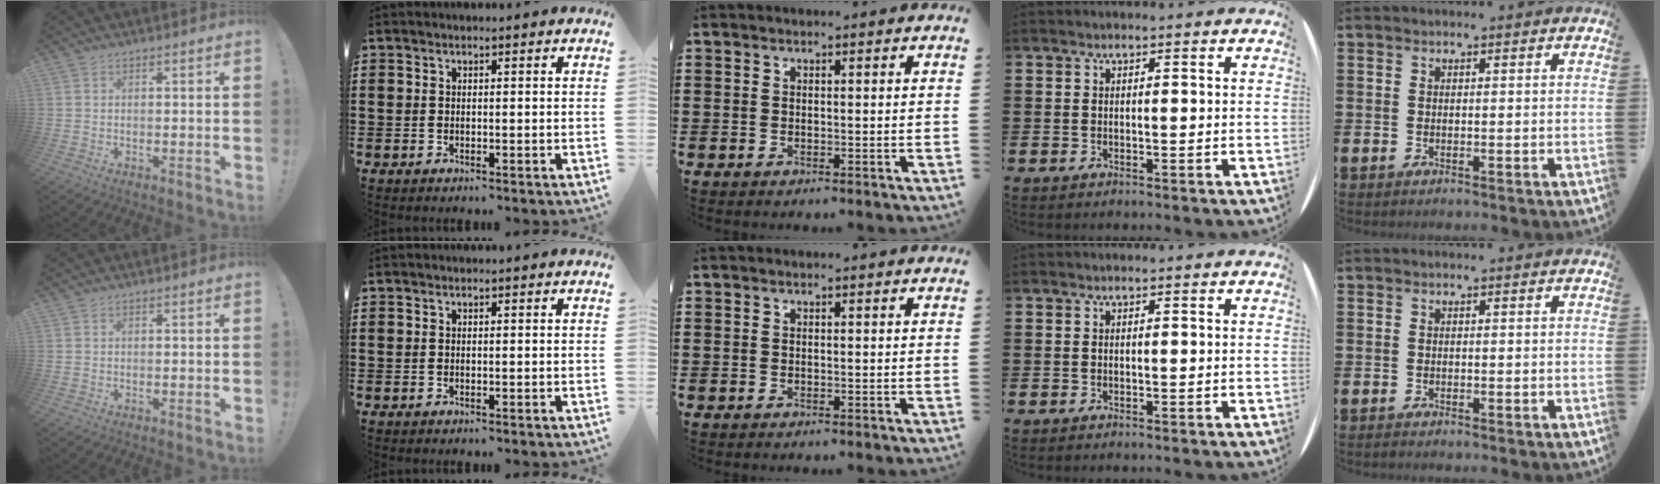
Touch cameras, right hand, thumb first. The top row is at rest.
{}